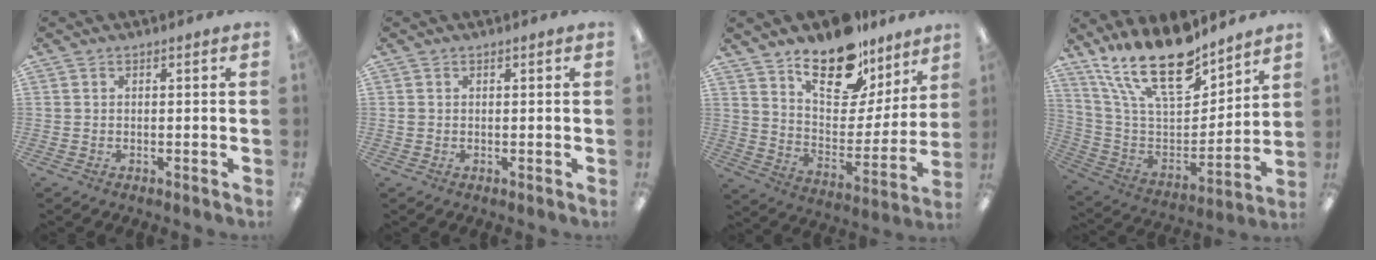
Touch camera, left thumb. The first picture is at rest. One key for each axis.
{"total": 0.6, "fx": 0.1, "fy": 0.5, "fz": 0.3, "tx": -0.007, "ty": 0.004, "tz": 0.001}
{"total": 18.2, "fx": 13.4, "fy": 8.8, "fz": 8.7, "tx": -0.138, "ty": -0.093, "tz": 0.235}
{"total": 21.7, "fx": 16.0, "fy": 8.5, "fz": 12.0, "tx": -0.238, "ty": -0.102, "tz": 0.286}